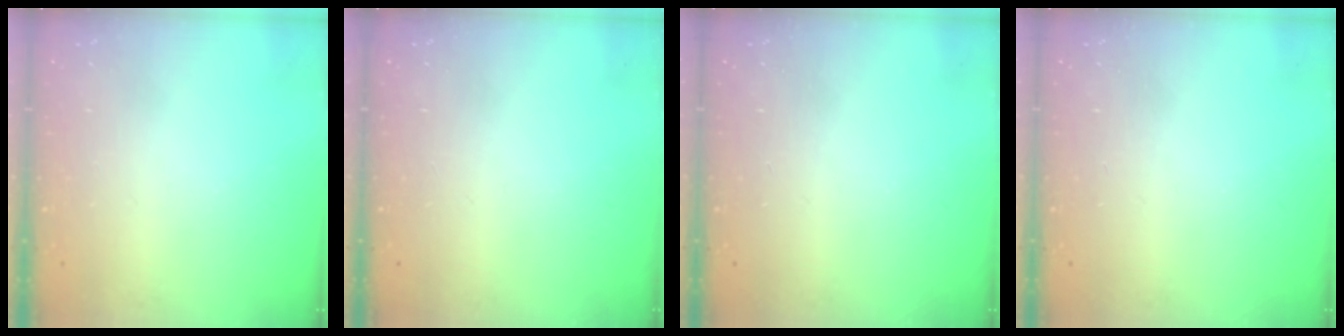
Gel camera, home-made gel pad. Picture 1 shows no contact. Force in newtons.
{"total": 0.0}
{"total": 0.0}
{"total": 0.0}